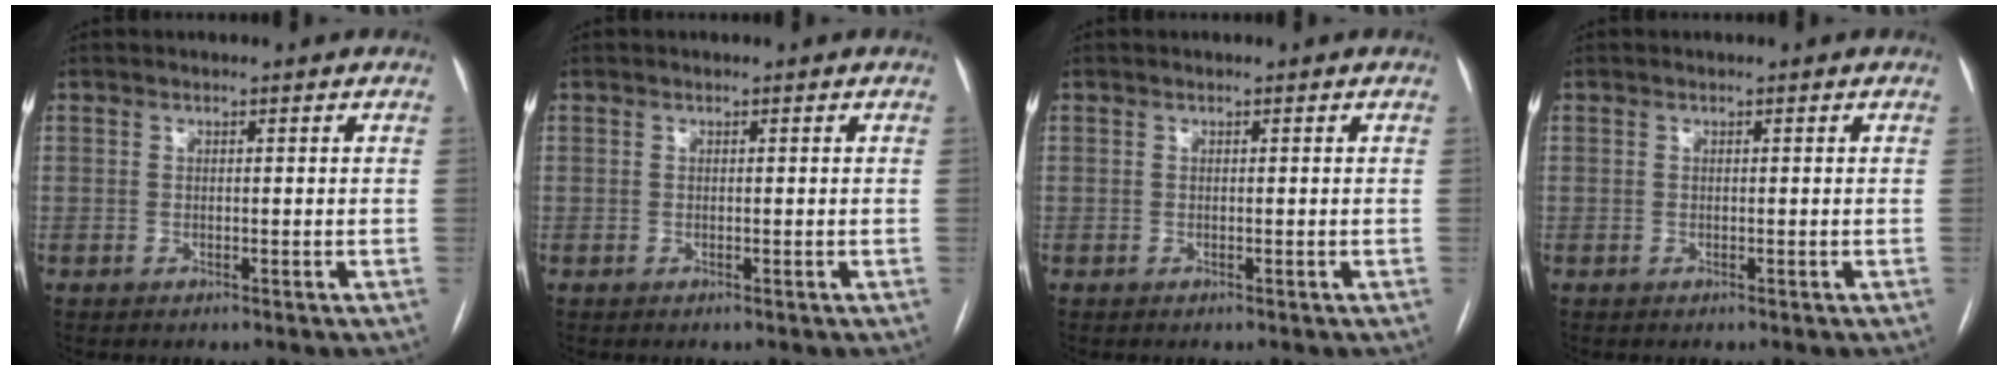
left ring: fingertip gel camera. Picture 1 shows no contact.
{"total": 0.0}
{"total": 0.0}
{"total": 0.0}